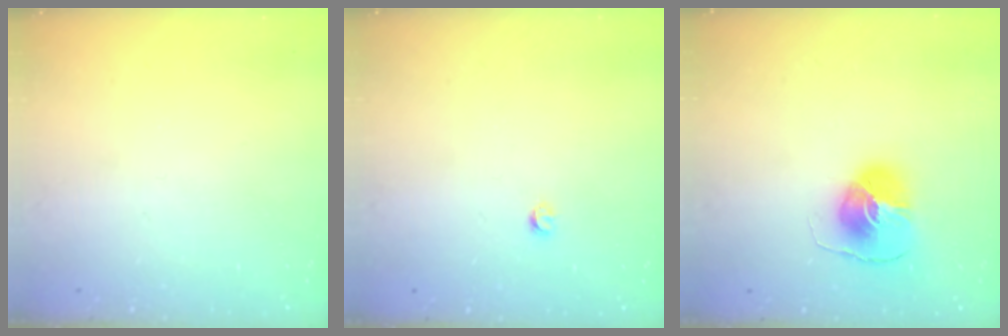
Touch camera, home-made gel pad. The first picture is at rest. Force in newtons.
{"total": 2.9, "press": 2.8, "slide": 0.5}
{"total": 8.7, "press": 8.7, "slide": 0.6}